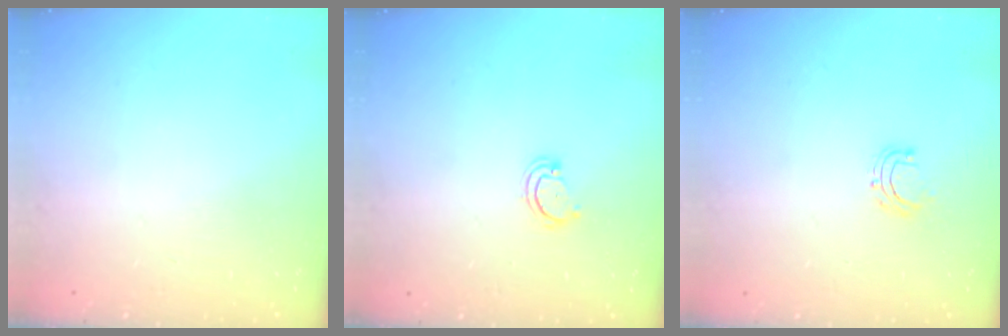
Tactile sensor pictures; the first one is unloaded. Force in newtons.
{"total": 2.6, "press": 2.6, "slide": 0.3}
{"total": 5.9, "press": 5.9, "slide": 0.5}